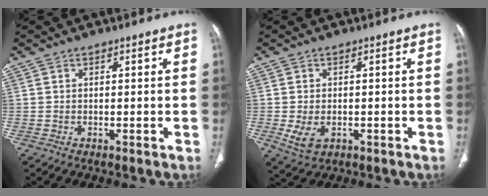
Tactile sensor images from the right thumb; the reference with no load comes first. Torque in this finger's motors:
{"motor_torque": [-0.26, 0.47, 0.26, 0.43, 0.02]}